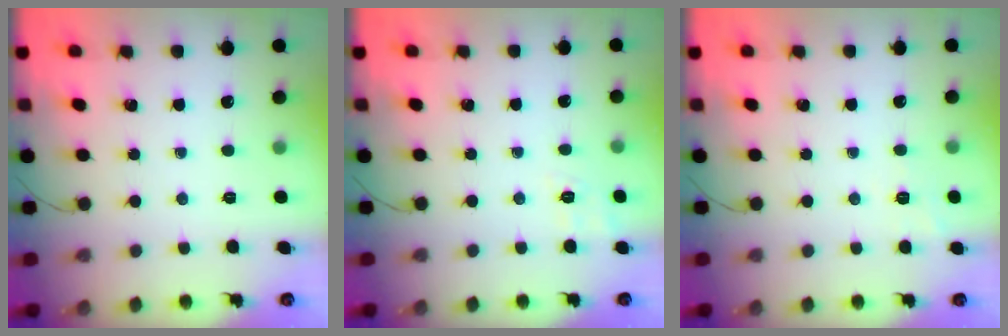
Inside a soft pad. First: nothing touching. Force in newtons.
{"total": 2.8, "press": 2.1, "slide": 1.9}
{"total": 2.0, "press": 1.5, "slide": 1.4}